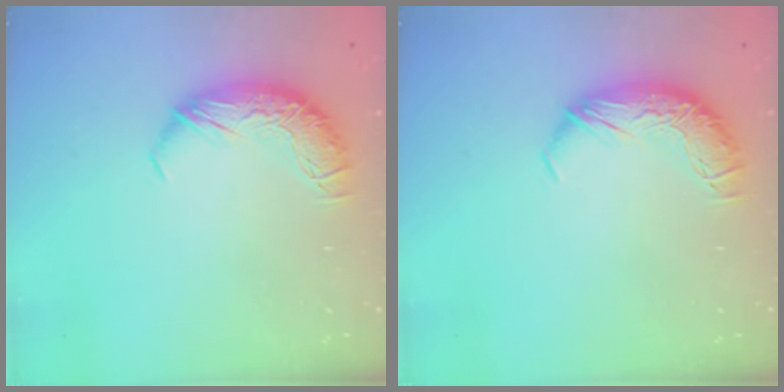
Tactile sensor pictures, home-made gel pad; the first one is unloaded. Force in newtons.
{"total": 0.0}